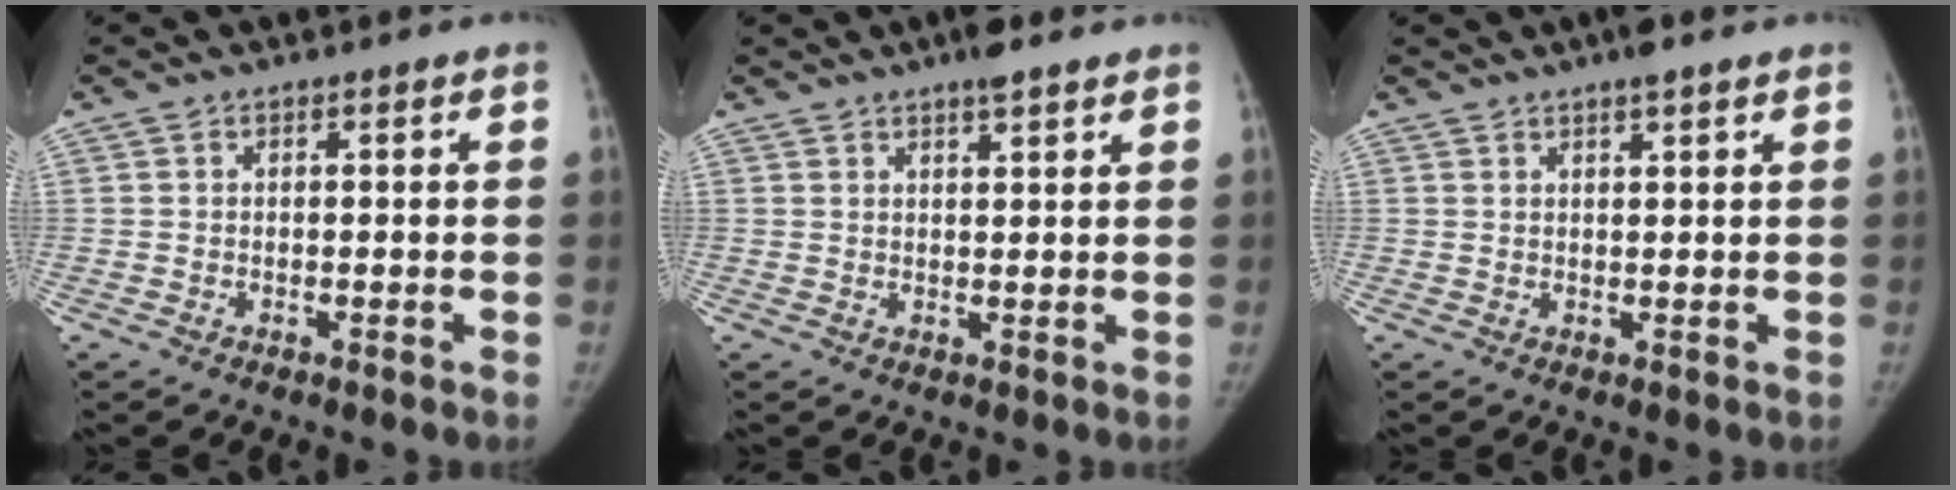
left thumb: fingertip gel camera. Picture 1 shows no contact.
{"total": 3.9, "force": [2.9, 1.0, 2.3], "torque": [-0.029, -0.012, 0.044]}
{"total": 3.2, "force": [2.3, 0.6, 2.1], "torque": [-0.030, -0.002, 0.036]}